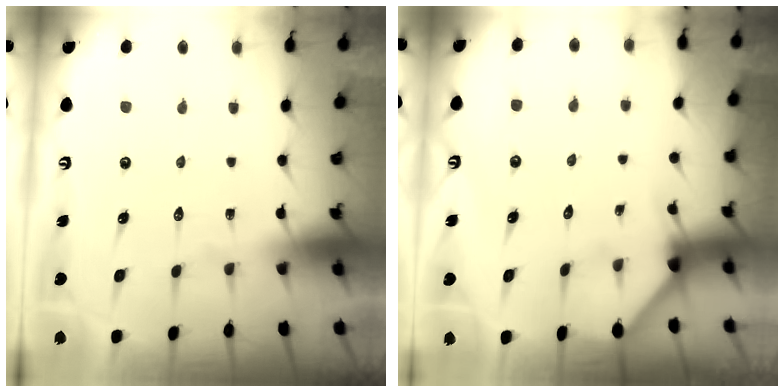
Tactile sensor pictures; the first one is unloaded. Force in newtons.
{"total": 1.8, "press": 1.8, "slide": 0.1}